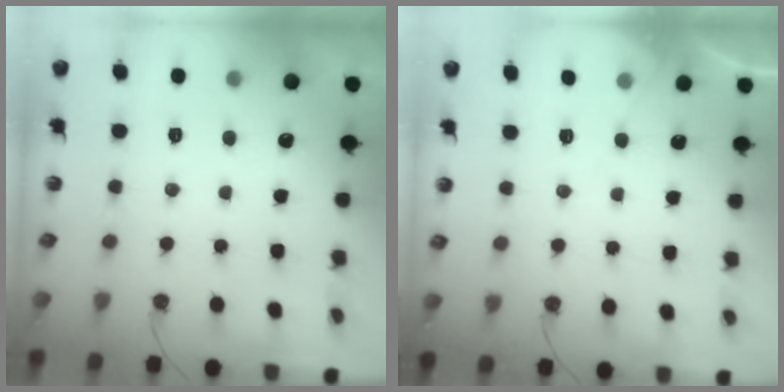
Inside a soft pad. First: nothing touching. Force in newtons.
{"total": 4.4, "press": 4.3, "slide": 0.7}